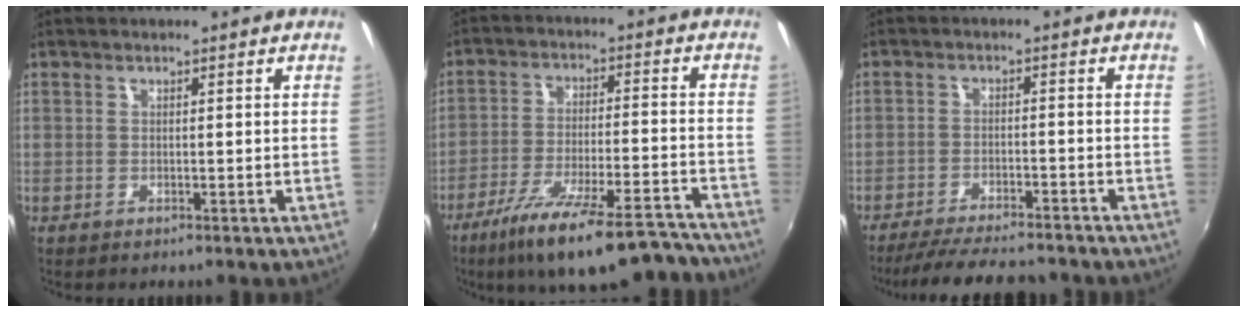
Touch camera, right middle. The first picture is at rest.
{"total": 20.1, "force": [-16.6, 4.2, 10.4], "torque": [-0.181, -0.027, -0.245]}
{"total": 13.3, "force": [-11.7, 2.6, 5.8], "torque": [-0.124, -0.016, -0.177]}